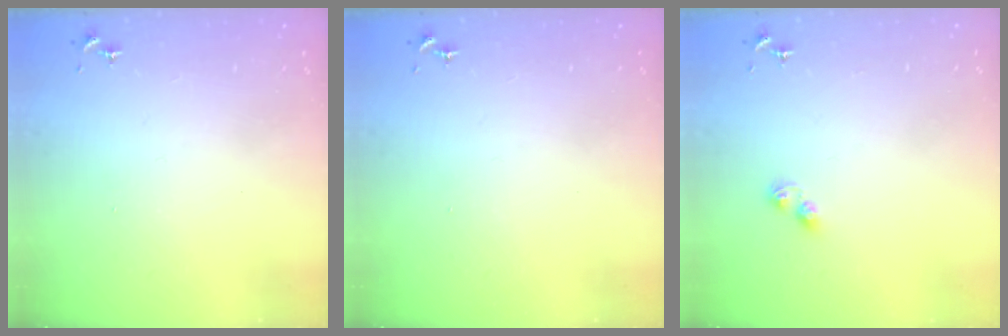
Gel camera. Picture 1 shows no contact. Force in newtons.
{"total": 0.0}
{"total": 3.7, "press": 3.7, "slide": 0.6}